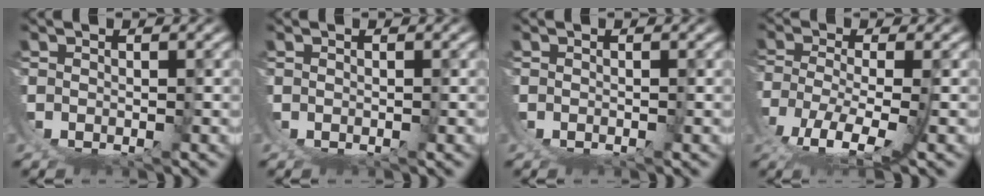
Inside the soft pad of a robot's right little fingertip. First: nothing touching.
{"total": 0.0}
{"total": 0.0}
{"total": 4.1, "force": [0.1, 2.0, 3.6], "torque": [-0.106, -0.027, 0.016]}